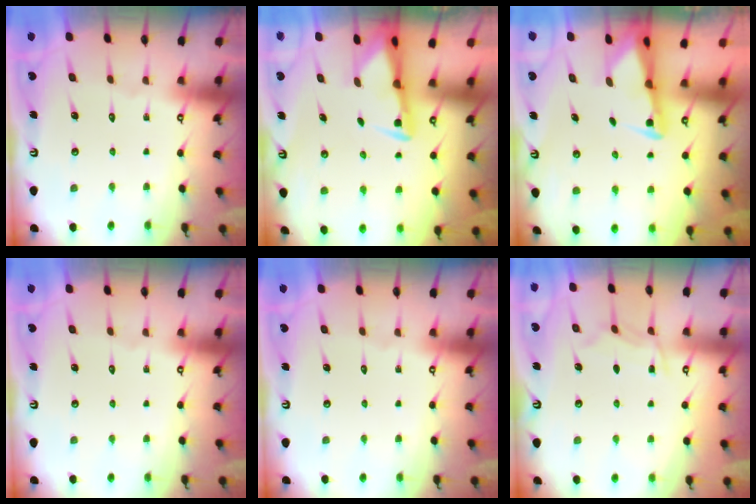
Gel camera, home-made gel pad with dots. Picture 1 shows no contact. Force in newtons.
{"total": 2.7, "press": 2.6, "slide": 0.5}
{"total": 2.4, "press": 2.3, "slide": 0.4}
{"total": 0.0}
{"total": 0.0}
{"total": 6.6, "press": 6.6, "slide": 0.7}